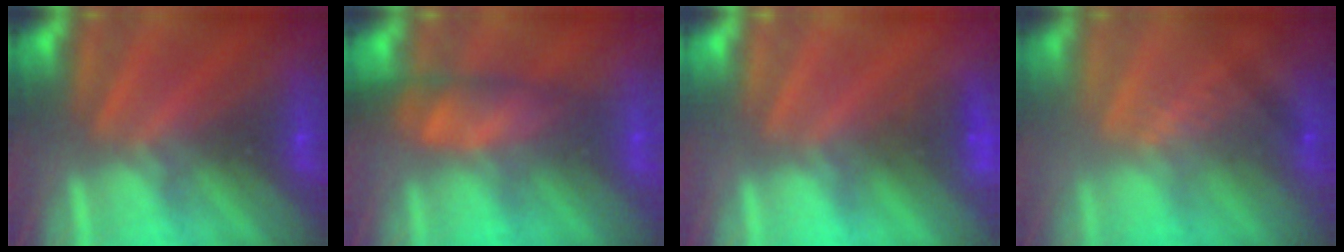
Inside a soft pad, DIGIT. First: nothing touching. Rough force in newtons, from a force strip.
{"total": 4.7}
{"total": 4.7}
{"total": 2.3}